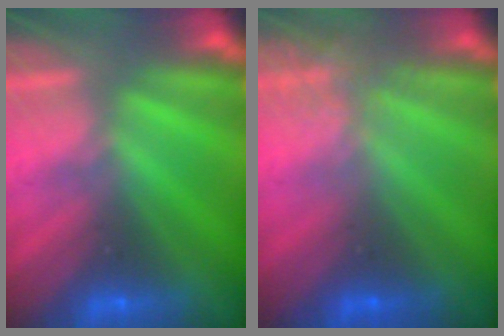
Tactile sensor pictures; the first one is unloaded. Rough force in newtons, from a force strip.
{"total": 2.4}